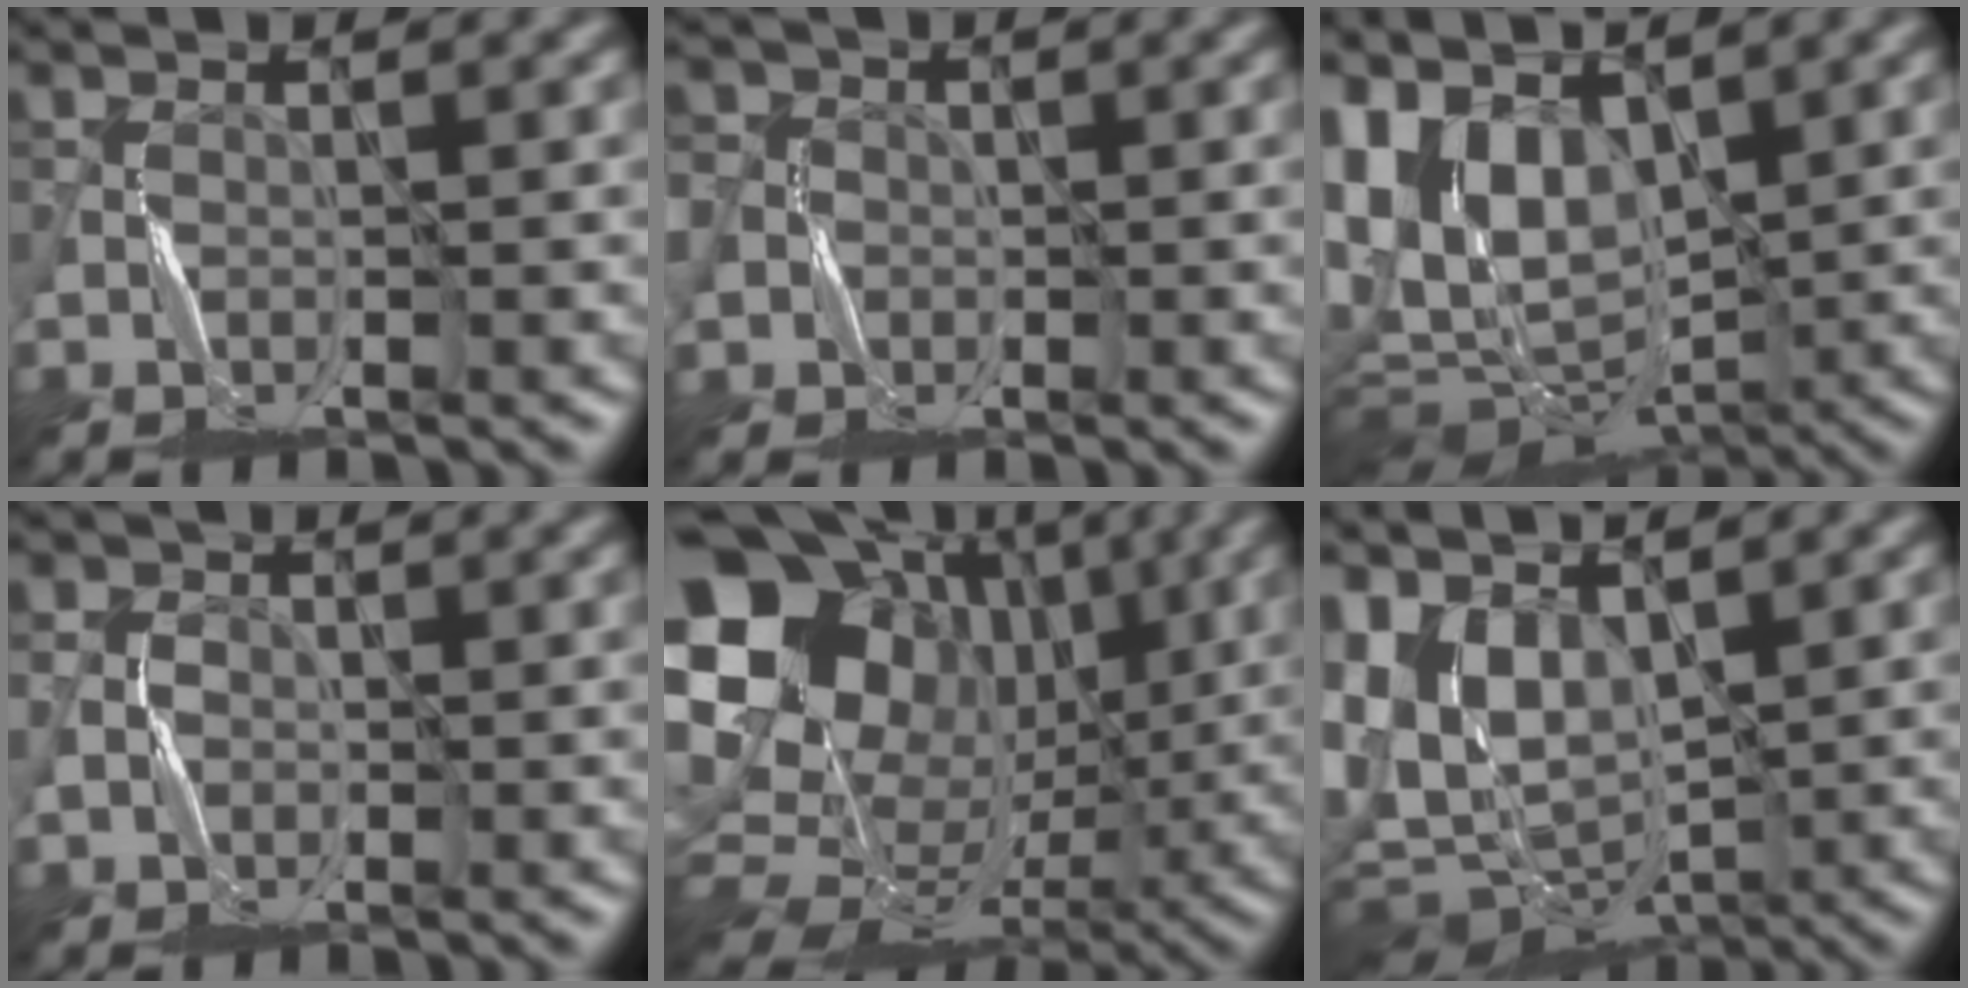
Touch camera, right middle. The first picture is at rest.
{"total": 4.8, "force": [-0.6, 4.4, 1.6], "torque": [-0.040, 0.006, -0.038]}
{"total": 10.5, "force": [4.0, 6.4, 7.3], "torque": [-0.121, -0.012, 0.079]}
{"total": 0.9, "force": [0.3, 0.7, -0.5], "torque": [0.009, -0.003, 0.006]}
{"total": 18.8, "force": [4.4, 15.1, 10.3], "torque": [-0.193, 0.015, 0.090]}
{"total": 8.4, "force": [2.1, 5.4, 6.1], "torque": [-0.115, -0.036, 0.062]}